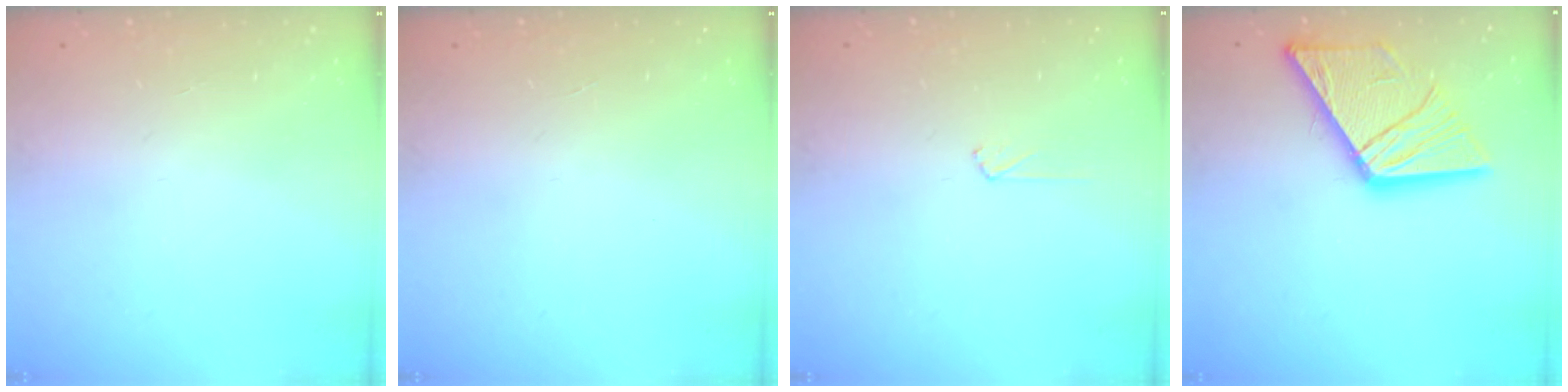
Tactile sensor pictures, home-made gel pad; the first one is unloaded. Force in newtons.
{"total": 0.0}
{"total": 3.9, "press": 3.8, "slide": 0.5}
{"total": 15.2, "press": 15.1, "slide": 1.5}